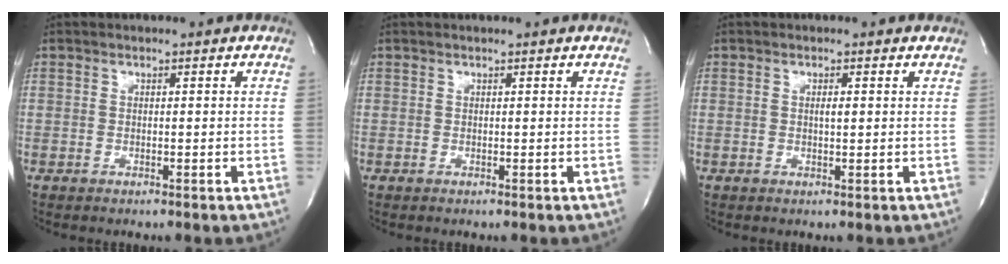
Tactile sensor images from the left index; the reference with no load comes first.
{"total": 1.0, "force": [0.9, -0.1, 0.3], "torque": [-0.009, 0.001, 0.016]}
{"total": 1.2, "force": [0.4, 0.3, 1.1], "torque": [-0.020, 0.002, 0.004]}